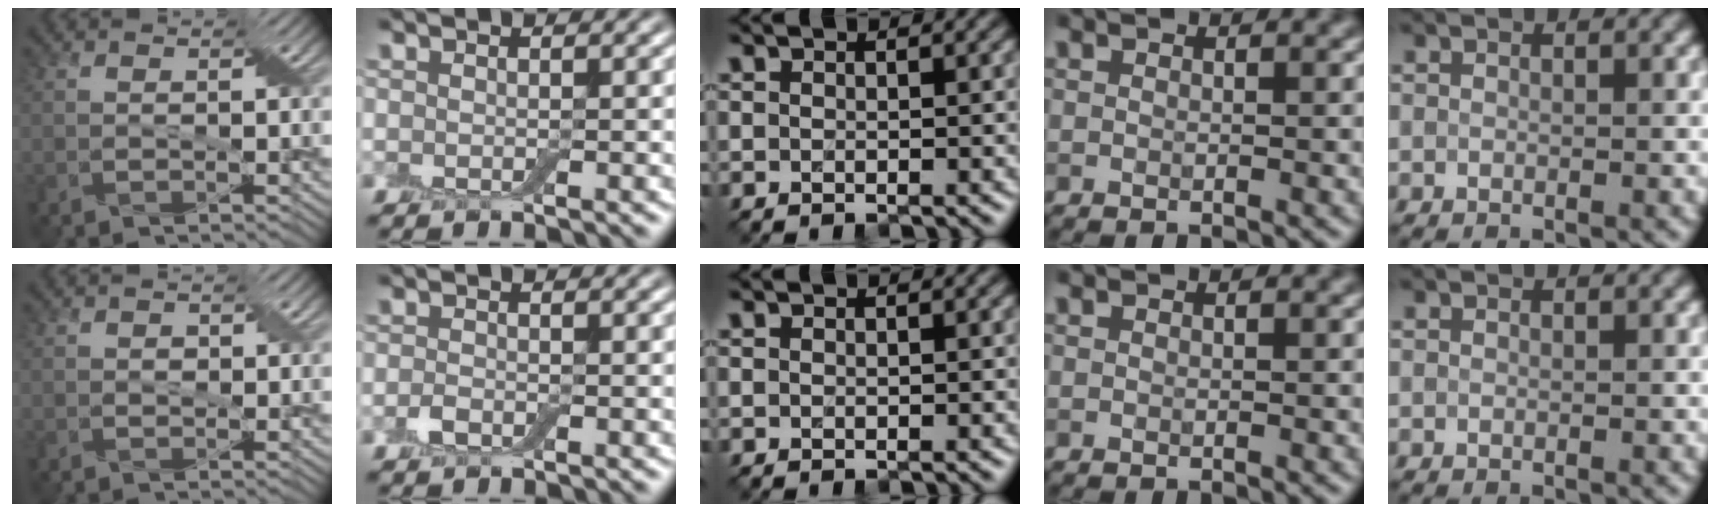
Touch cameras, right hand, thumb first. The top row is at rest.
{"thumb": {"total": 0.7, "force": [0.0, 0.7, 0.3], "torque": [-0.004, -0.004, -0.002]}, "index": {"total": 1.1, "force": [-0.6, 0.7, 0.7], "torque": [-0.016, 0.000, -0.014]}}